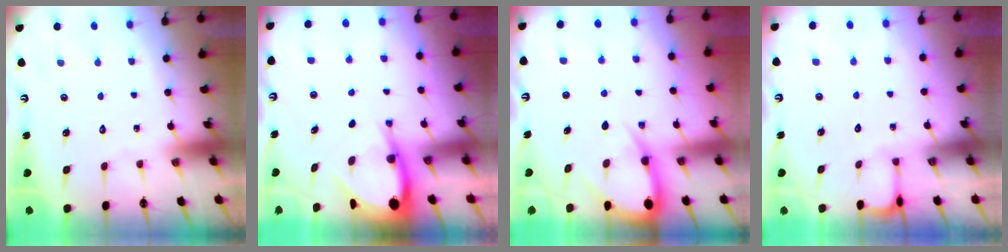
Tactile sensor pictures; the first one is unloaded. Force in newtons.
{"total": 6.3, "press": 6.3, "slide": 0.6}
{"total": 7.8, "press": 7.7, "slide": 0.9}
{"total": 0.9, "press": 0.9, "slide": 0.0}